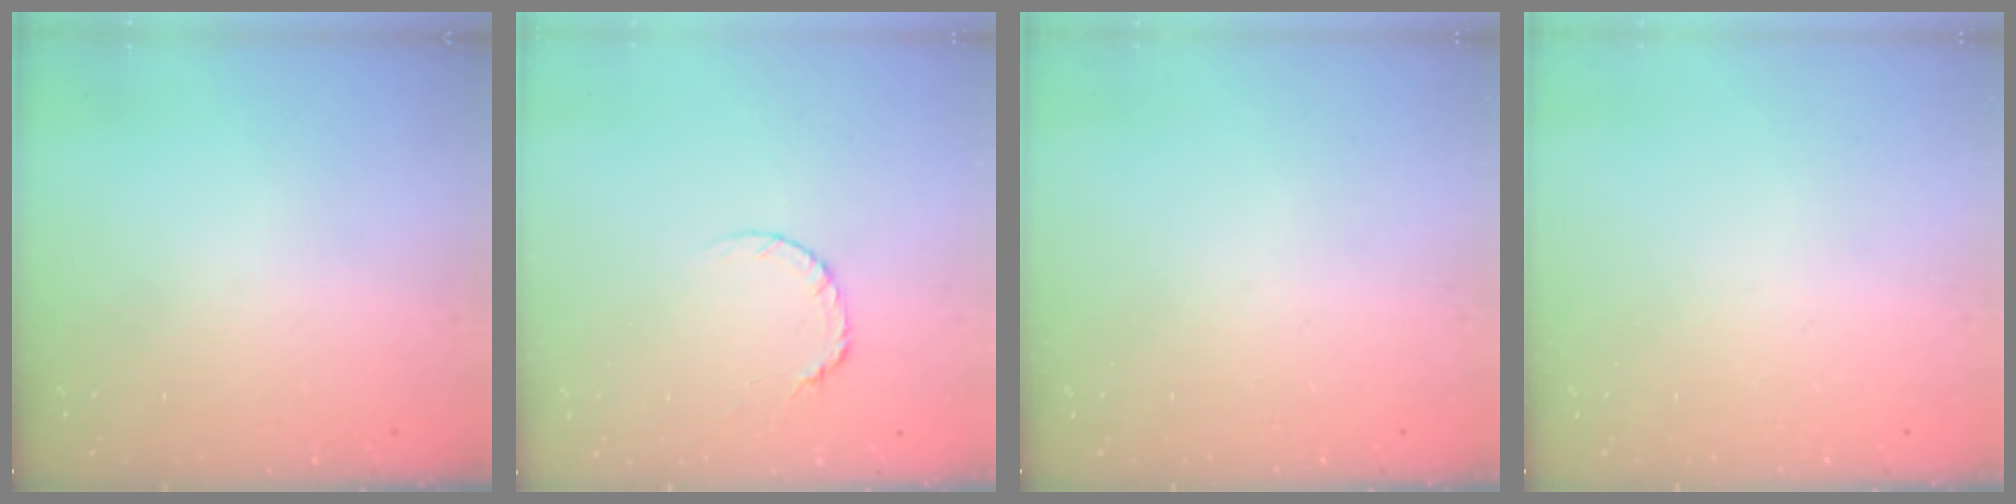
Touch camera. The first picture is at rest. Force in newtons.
{"total": 5.3, "press": 5.2, "slide": 0.6}
{"total": 0.0}
{"total": 0.0}